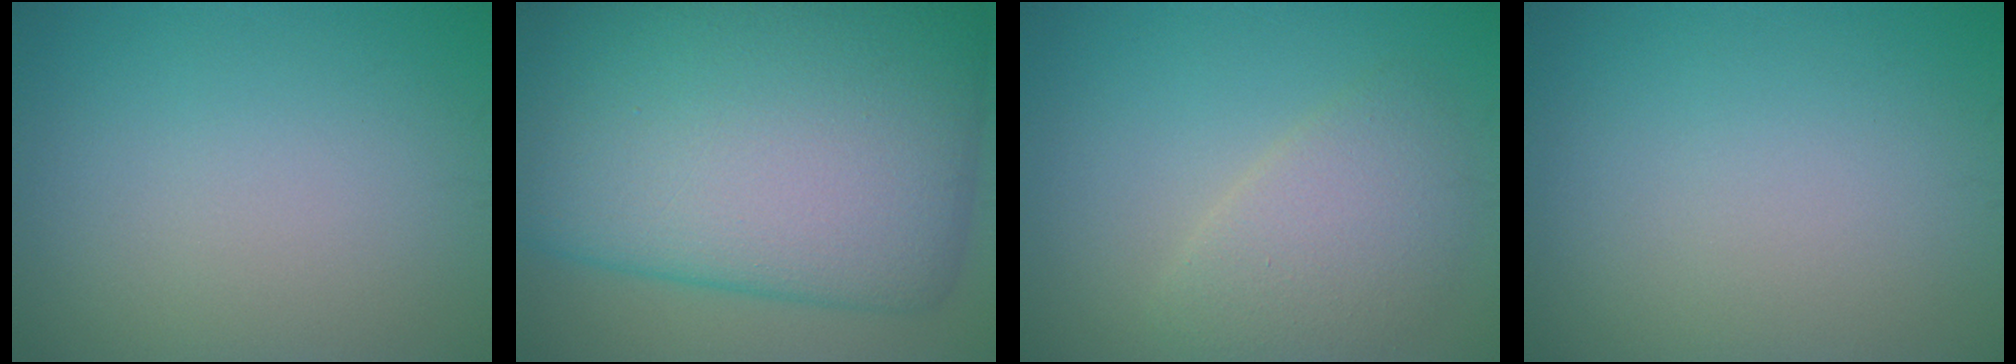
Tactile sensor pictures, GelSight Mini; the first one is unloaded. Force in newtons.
{"total": 20.2, "press": 20.2, "slide": 0.5}
{"total": 3.6, "press": 3.6, "slide": 0.3}
{"total": 0.0}